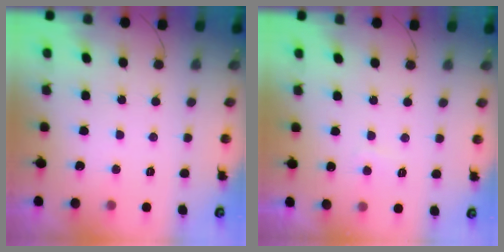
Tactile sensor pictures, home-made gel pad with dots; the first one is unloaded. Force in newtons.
{"total": 0.8, "press": 0.7, "slide": 0.5}